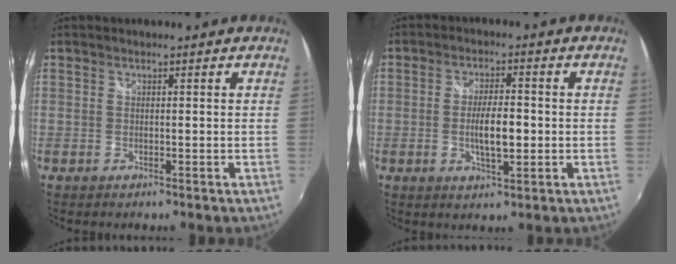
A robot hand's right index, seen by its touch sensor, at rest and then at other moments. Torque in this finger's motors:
{"motor_torque": [0.62, -0.26, 0.36, 0.10]}